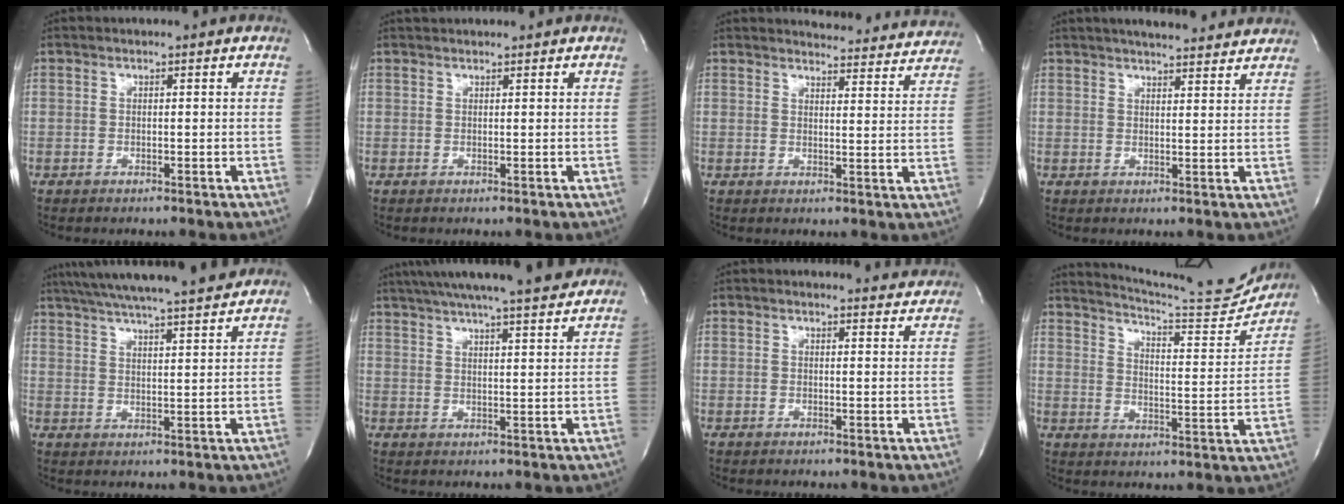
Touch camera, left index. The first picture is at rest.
{"total": 2.1, "force": [2.0, 0.3, 0.4], "torque": [-0.007, 0.025, 0.033]}
{"total": 15.5, "force": [15.2, 2.4, 2.1], "torque": [-0.001, -0.043, 0.155]}
{"total": 12.5, "force": [11.3, 2.0, 5.0], "torque": [-0.067, 0.015, 0.138]}
{"total": 18.4, "force": [16.4, 0.6, 8.4], "torque": [-0.149, 0.016, 0.238]}
{"total": 18.4, "force": [16.0, 1.0, 9.0], "torque": [-0.154, 0.019, 0.224]}
{"total": 3.9, "force": [3.9, 0.5, 0.1], "torque": [-0.004, -0.011, 0.028]}
{"total": 15.8, "force": [15.4, -0.4, 3.6], "torque": [-0.064, -0.067, 0.202]}